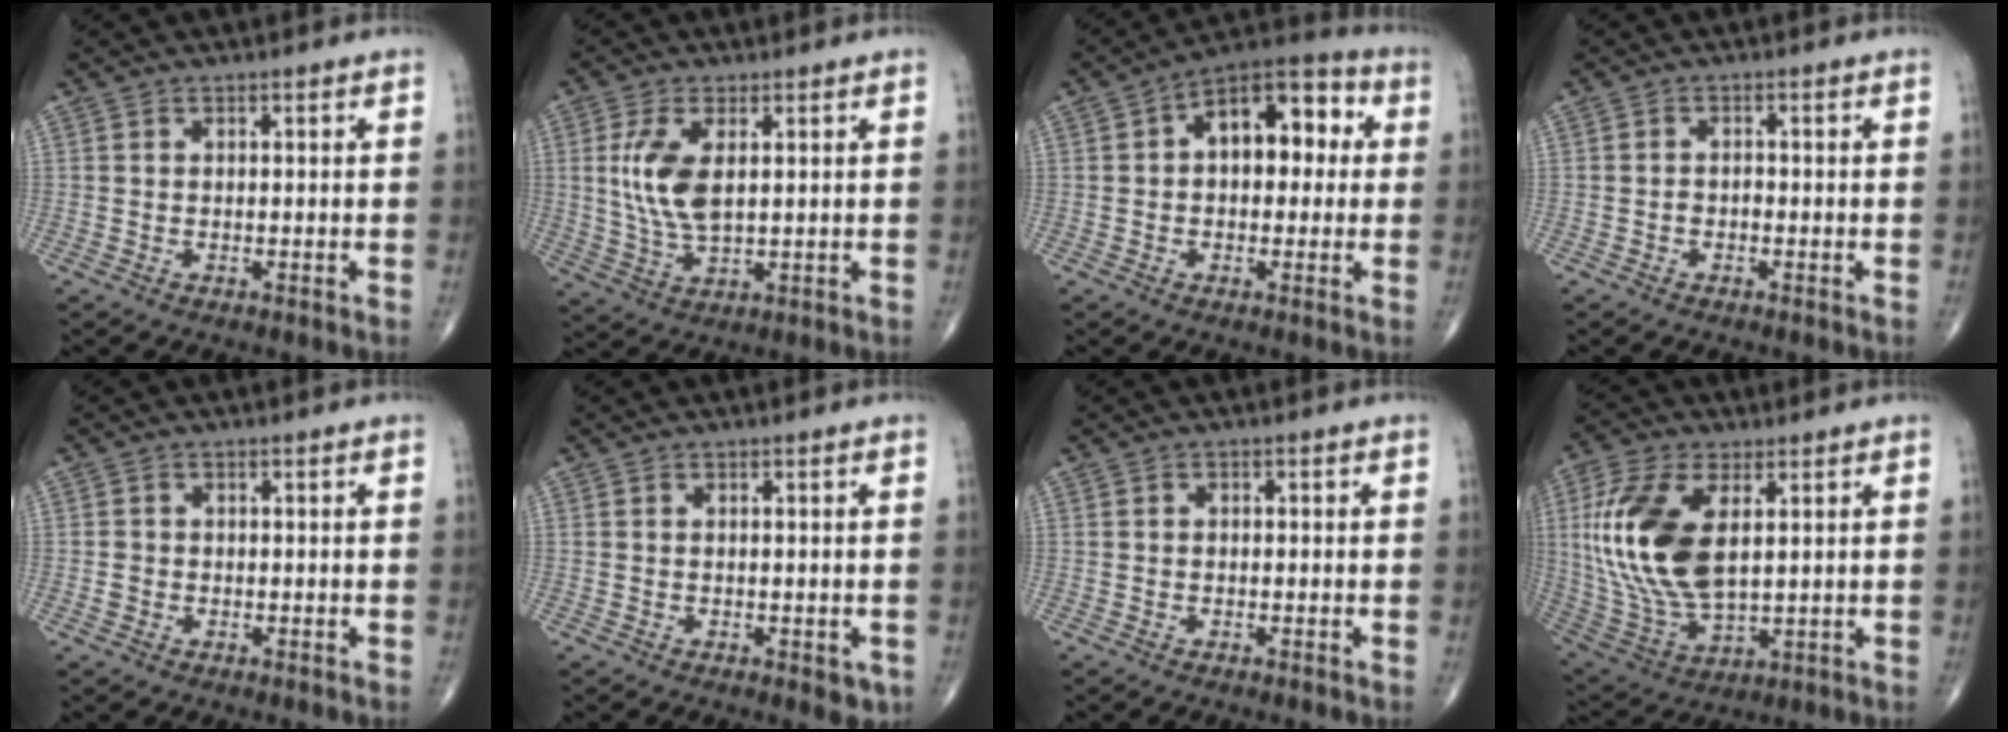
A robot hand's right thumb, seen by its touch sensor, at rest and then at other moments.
{"total": 8.8, "force": [1.7, 4.1, 7.6], "torque": [-0.162, -0.010, 0.039]}
{"total": 13.3, "force": [2.1, 7.8, 10.5], "torque": [-0.117, 0.038, 0.017]}
{"total": 1.1, "force": [-0.5, 0.8, 0.7], "torque": [-0.004, 0.005, -0.009]}
{"total": 1.4, "force": [-0.5, 1.2, 0.5], "torque": [-0.009, 0.005, -0.009]}
{"total": 2.8, "force": [-0.8, 1.3, 2.3], "torque": [-0.019, -0.002, -0.006]}
{"total": 0.7, "force": [-0.2, 0.5, 0.4], "torque": [-0.002, 0.003, -0.008]}
{"total": 18.6, "force": [3.5, 9.6, 15.5], "torque": [-0.333, -0.015, 0.074]}